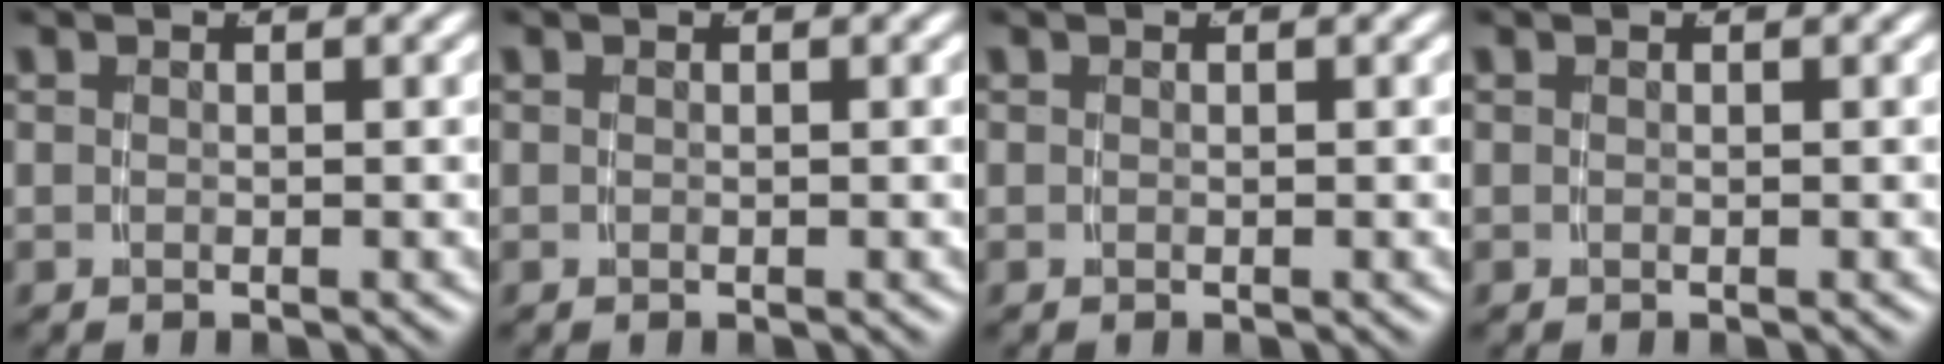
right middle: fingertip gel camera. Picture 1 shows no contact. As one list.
[{"total": 0.0}, {"total": 0.0}, {"total": 0.0}]